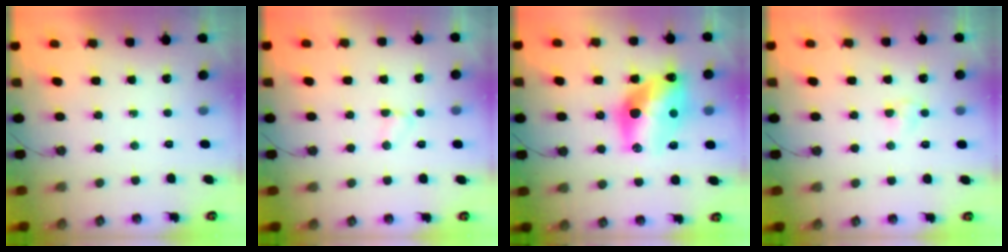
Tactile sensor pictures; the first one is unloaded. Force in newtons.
{"total": 2.6, "press": 2.6, "slide": 0.4}
{"total": 16.9, "press": 16.9, "slide": 0.9}
{"total": 2.8, "press": 2.8, "slide": 0.3}